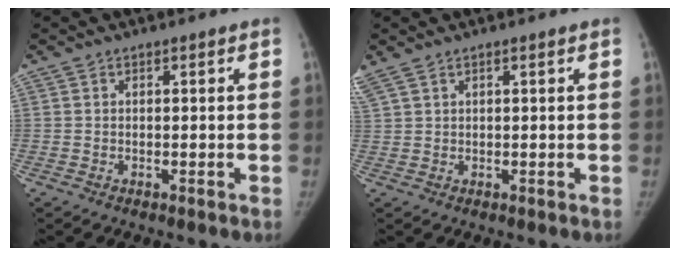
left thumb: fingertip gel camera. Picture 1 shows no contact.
{"total": 3.4, "force": [2.4, 1.1, 2.1], "torque": [-0.064, 0.015, 0.061]}